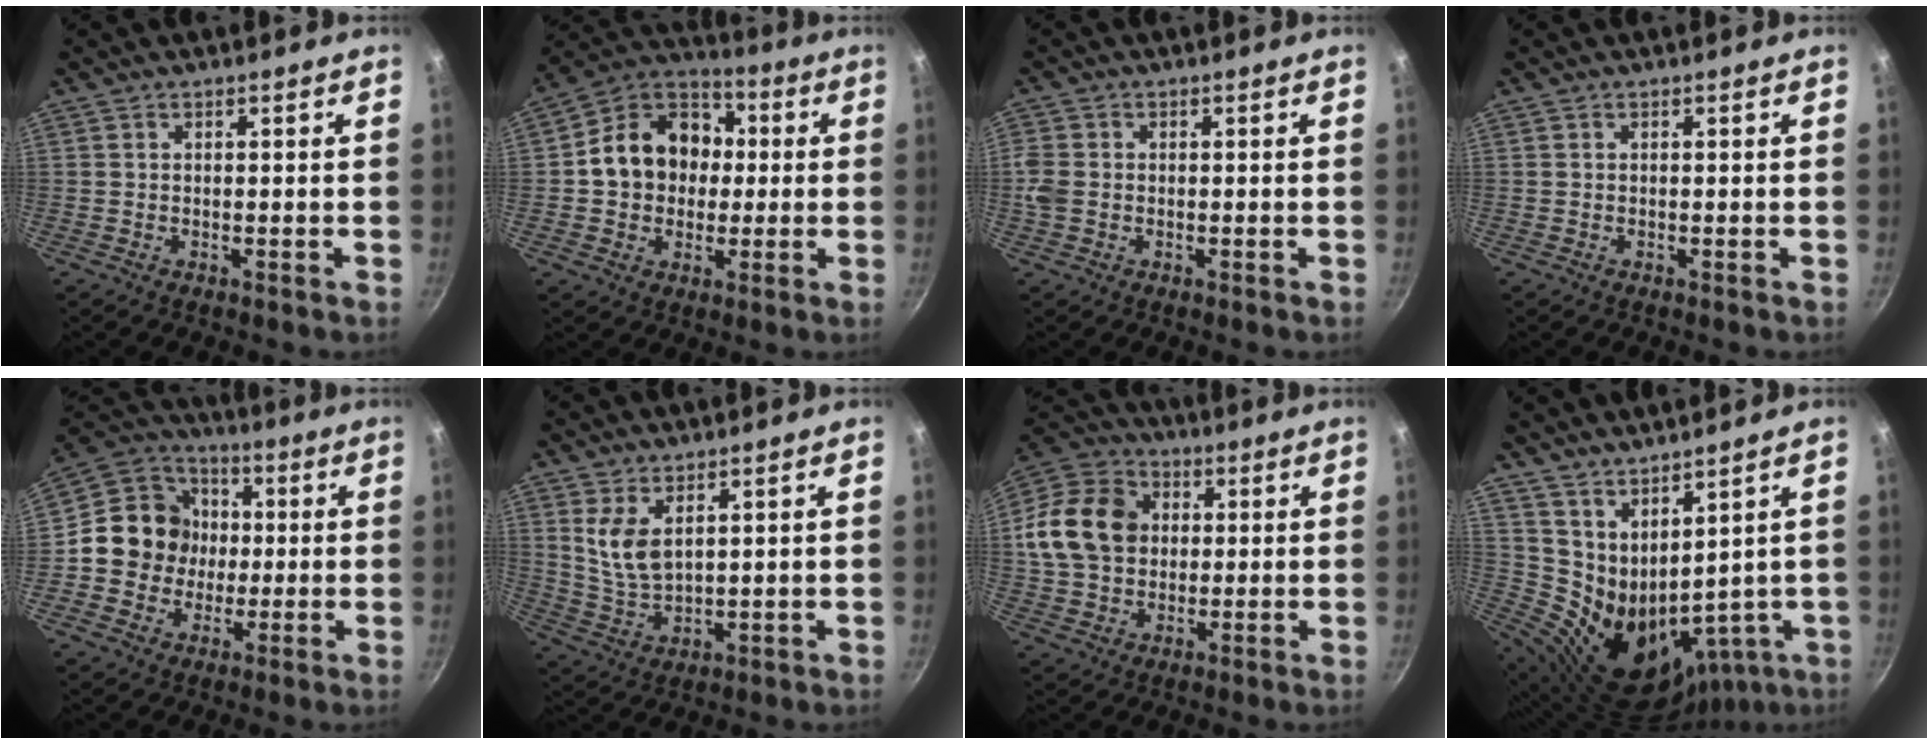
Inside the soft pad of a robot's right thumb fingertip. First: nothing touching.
{"total": 15.6, "force": [0.8, 12.9, 8.8], "torque": [-0.109, 0.031, -0.004]}
{"total": 3.6, "force": [-0.5, 2.9, 2.1], "torque": [-0.044, 0.002, -0.014]}
{"total": 0.0}
{"total": 13.7, "force": [-0.4, 12.7, 5.3], "torque": [-0.054, 0.026, -0.022]}
{"total": 7.3, "force": [3.0, 4.0, 5.3], "torque": [-0.096, -0.033, 0.068]}
{"total": 16.0, "force": [2.0, 12.8, 9.4], "torque": [-0.151, 0.020, 0.025]}
{"total": 14.6, "force": [6.4, 8.6, 9.9], "torque": [-0.152, -0.049, 0.154]}